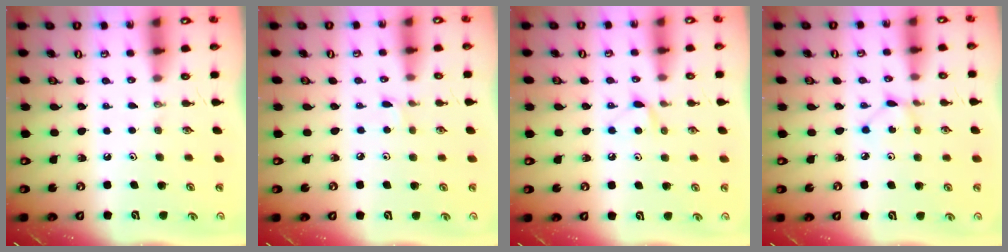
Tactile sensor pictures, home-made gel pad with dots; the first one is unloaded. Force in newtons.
{"total": 1.9, "press": 1.9, "slide": 0.2}
{"total": 5.6, "press": 5.5, "slide": 0.7}
{"total": 2.2, "press": 2.2, "slide": 0.3}